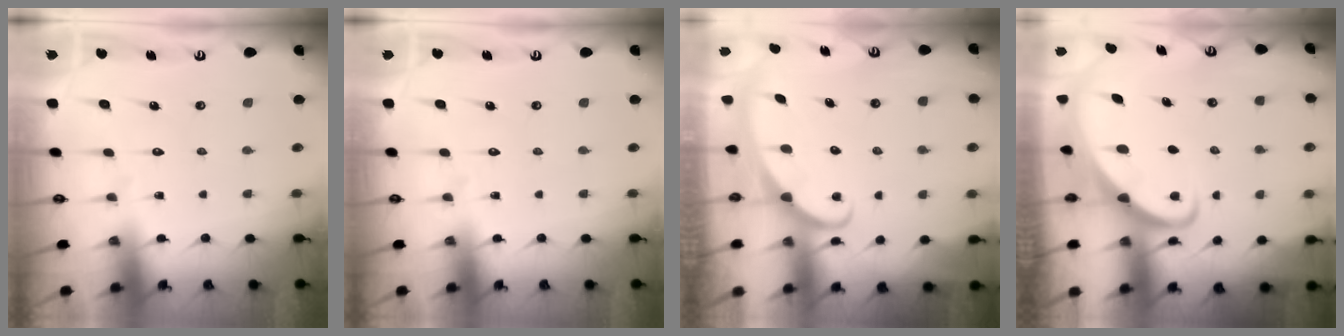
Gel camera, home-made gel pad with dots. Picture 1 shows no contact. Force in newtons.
{"total": 0.0}
{"total": 2.3, "press": 2.3, "slide": 0.3}
{"total": 3.4, "press": 3.4, "slide": 0.3}